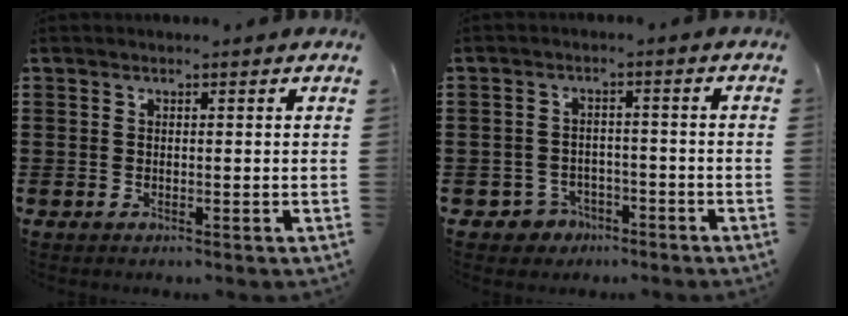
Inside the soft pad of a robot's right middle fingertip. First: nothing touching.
{"total": 3.0, "force": [-2.5, 1.6, 0.1], "torque": [-0.013, 0.003, -0.055]}